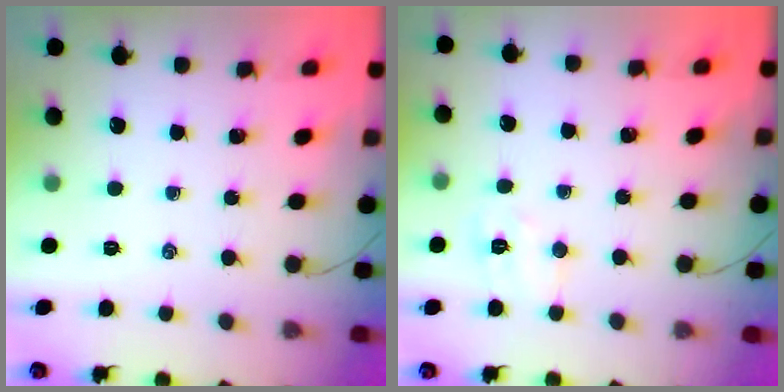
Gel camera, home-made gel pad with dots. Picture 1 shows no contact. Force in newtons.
{"total": 5.4, "press": 5.3, "slide": 1.1}